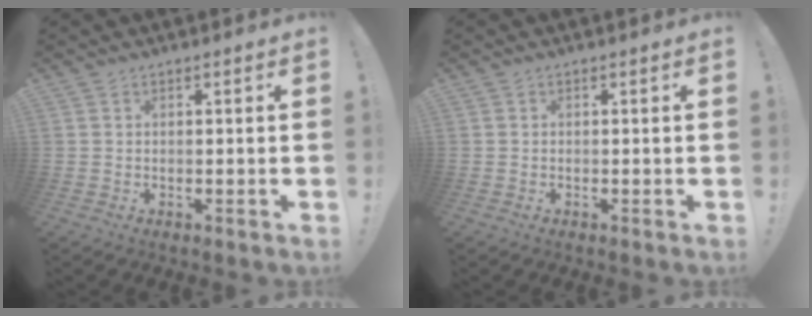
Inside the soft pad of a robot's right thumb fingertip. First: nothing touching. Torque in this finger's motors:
{"motor_torque": [0.09, 0.00, 0.11, -0.05, -0.02]}